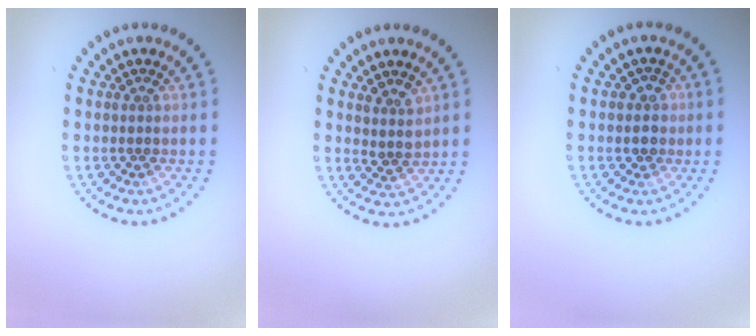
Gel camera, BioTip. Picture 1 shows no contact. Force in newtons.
{"total": 1.7, "press": 1.5, "slide": 1.0}
{"total": 1.3, "press": 1.2, "slide": 0.6}